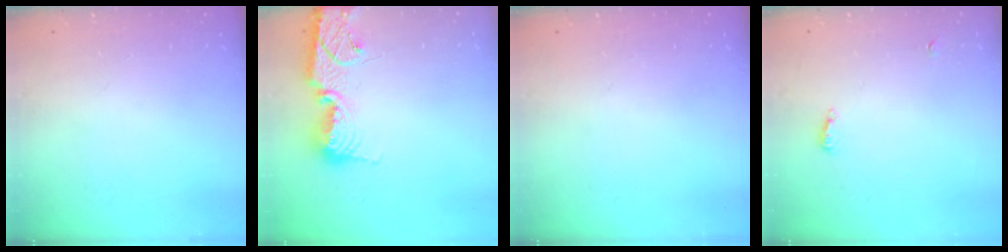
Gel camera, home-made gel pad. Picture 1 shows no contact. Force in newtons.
{"total": 14.0, "press": 14.0, "slide": 1.1}
{"total": 0.0}
{"total": 8.9, "press": 6.0, "slide": 6.5}